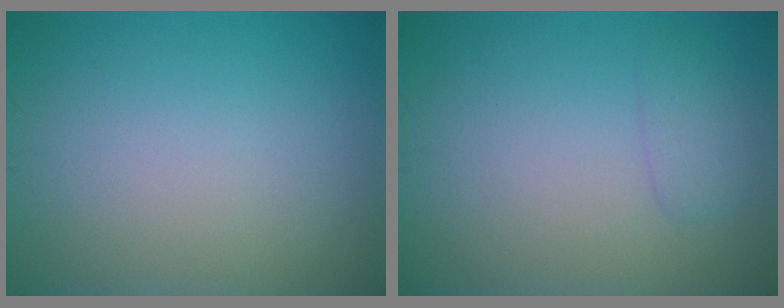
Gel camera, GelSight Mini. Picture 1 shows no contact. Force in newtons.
{"total": 1.4, "press": 1.4, "slide": 0.1}